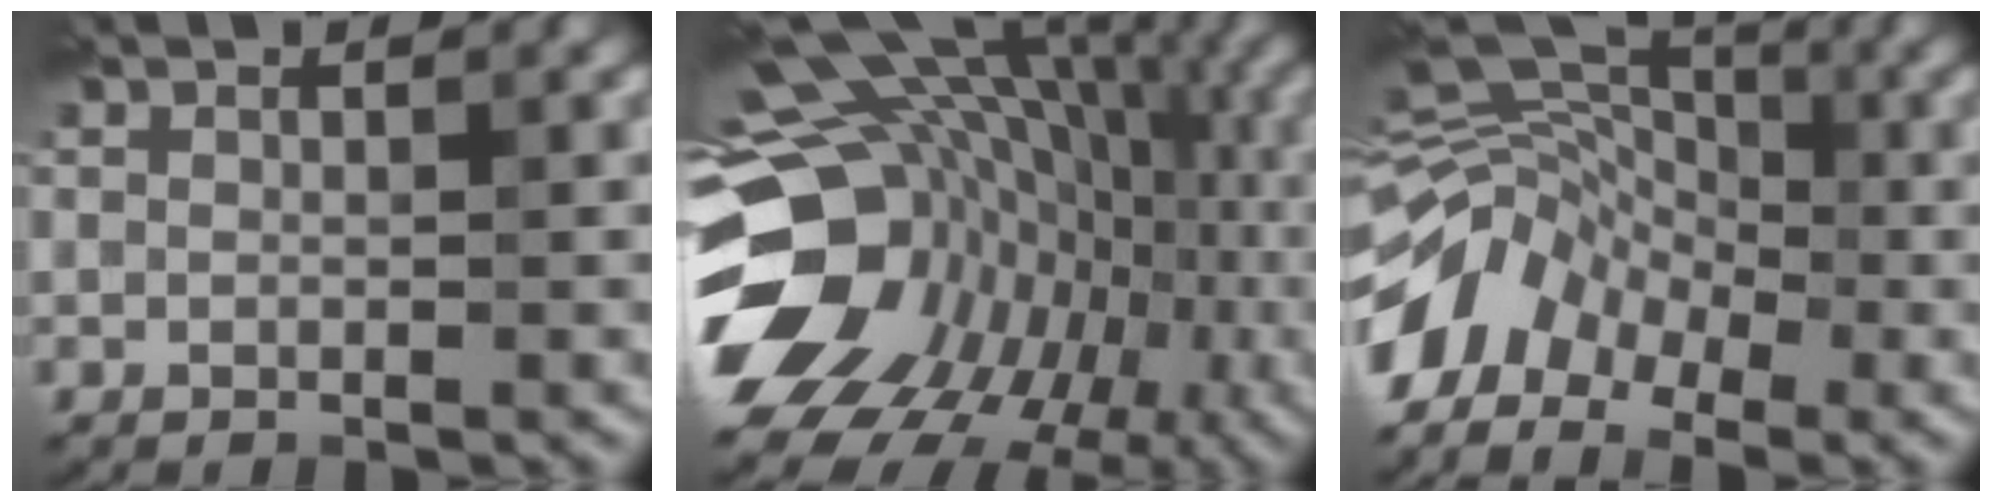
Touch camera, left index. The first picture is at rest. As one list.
[{"total": 17.9, "force": [-3.5, 13.2, 11.7], "torque": [-0.186, 0.006, -0.028]}, {"total": 6.9, "force": [-3.6, 4.8, 3.4], "torque": [-0.064, 0.002, -0.086]}]